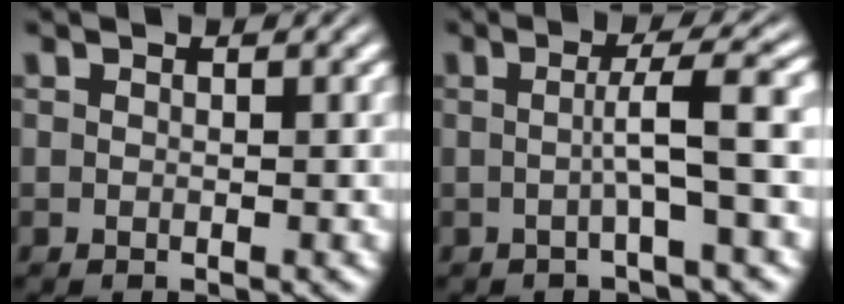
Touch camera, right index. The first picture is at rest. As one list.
[{"total": 3.2, "force": [-0.5, -1.3, 2.8], "torque": [-0.034, 0.007, -0.007]}]